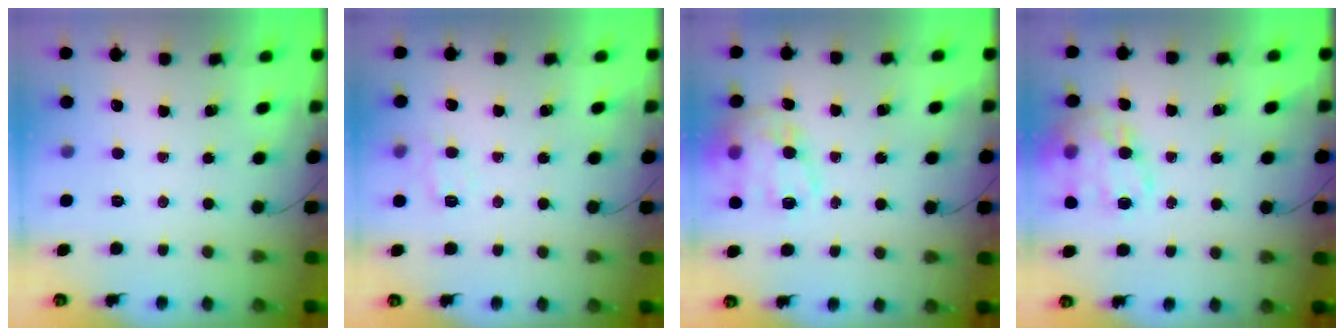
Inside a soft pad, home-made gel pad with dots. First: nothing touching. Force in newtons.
{"total": 7.7, "press": 7.6, "slide": 1.2}
{"total": 17.0, "press": 16.8, "slide": 2.4}
{"total": 18.9, "press": 18.7, "slide": 2.7}